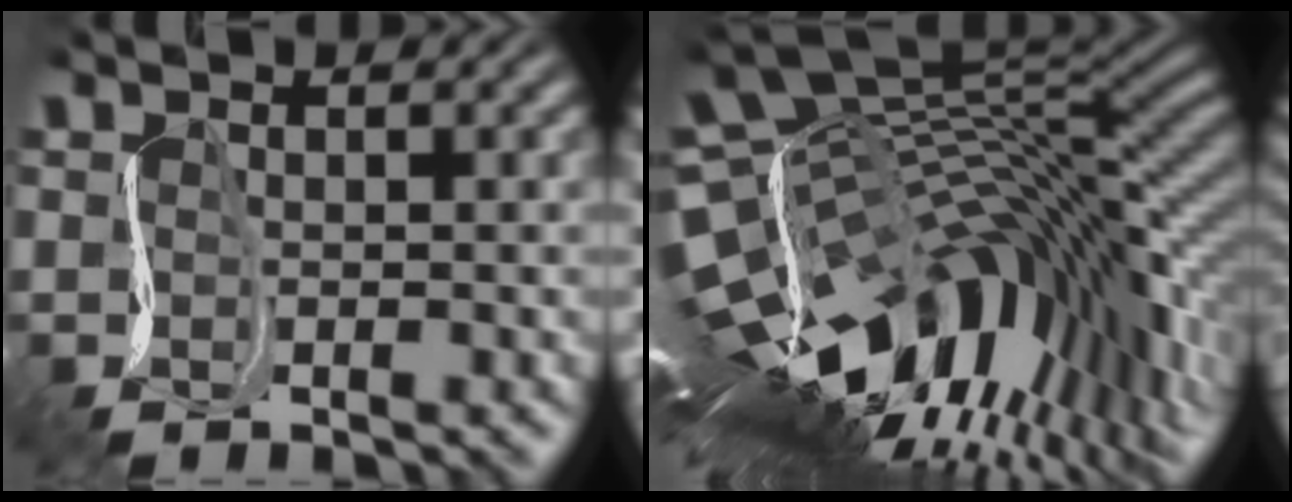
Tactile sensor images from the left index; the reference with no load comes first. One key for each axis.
{"total": 16.5, "fx": -4.1, "fy": 8.3, "fz": 13.6, "tx": -0.249, "ty": 0.012, "tz": -0.081}